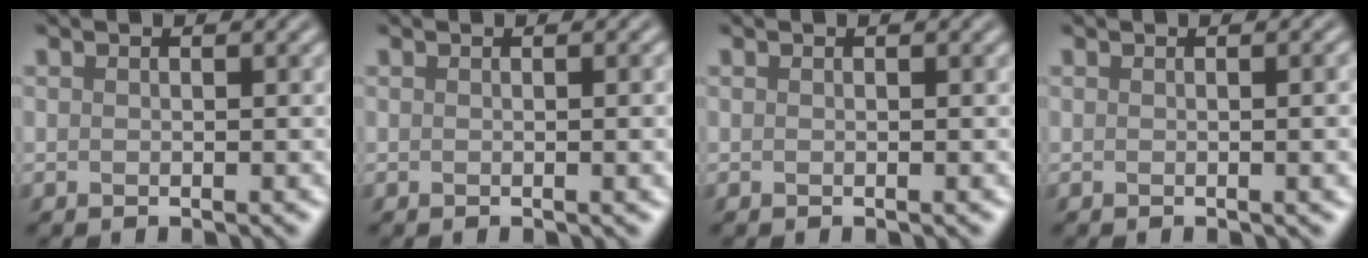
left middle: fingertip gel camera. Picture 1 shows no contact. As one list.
[{"total": 2.2, "force": [0.0, 0.7, 2.1], "torque": [-0.018, 0.003, -0.004]}, {"total": 0.0}, {"total": 2.8, "force": [0.0, 0.9, 2.7], "torque": [-0.021, 0.005, -0.003]}]